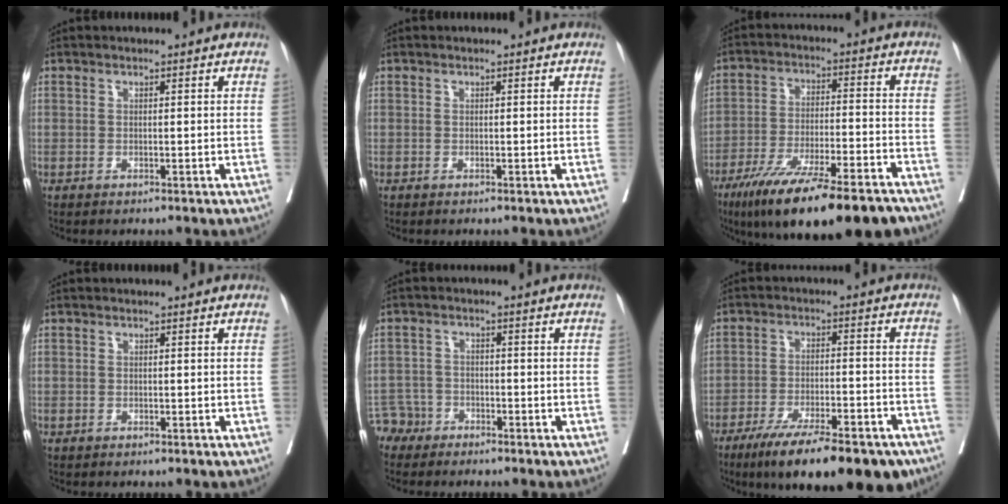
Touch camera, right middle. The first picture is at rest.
{"total": 0.0}
{"total": 20.1, "force": [-14.9, 3.0, 13.1], "torque": [-0.185, -0.023, -0.239]}
{"total": 0.0}
{"total": 3.5, "force": [-2.8, 2.0, -0.8], "torque": [0.012, 0.006, -0.058]}
{"total": 18.0, "force": [-13.1, 3.8, 11.7], "torque": [-0.146, -0.013, -0.203]}